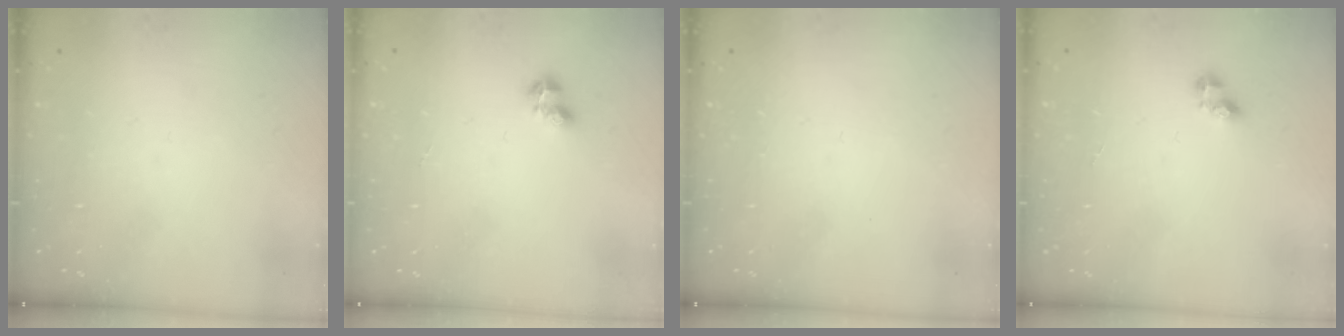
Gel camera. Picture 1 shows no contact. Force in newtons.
{"total": 2.1, "press": 2.0, "slide": 0.8}
{"total": 0.0}
{"total": 3.5, "press": 3.5, "slide": 0.4}